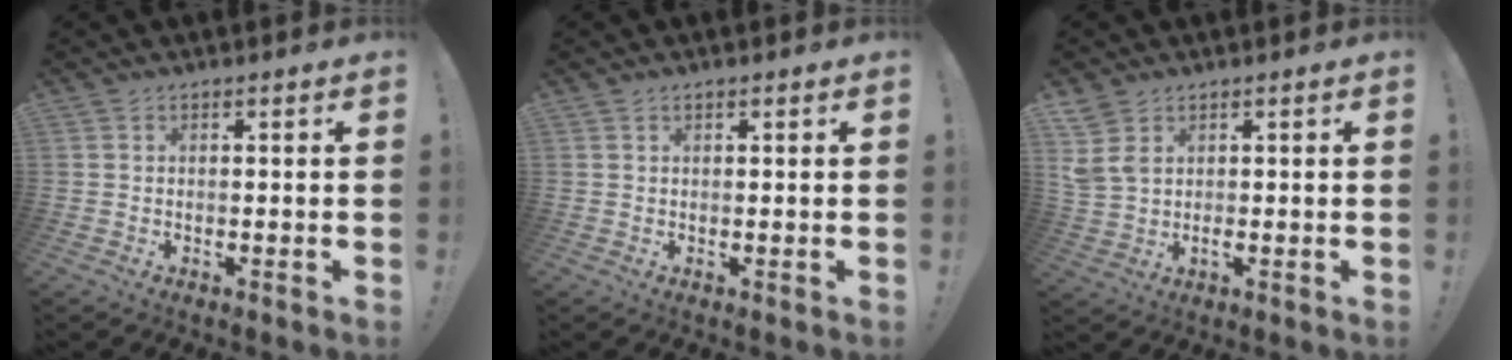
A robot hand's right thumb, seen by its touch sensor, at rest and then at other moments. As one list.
[{"total": 0.6, "force": [0.5, 0.1, 0.3], "torque": [0.001, -0.002, 0.008]}, {"total": 4.9, "force": [1.8, 3.5, 2.9], "torque": [-0.060, -0.005, 0.038]}]